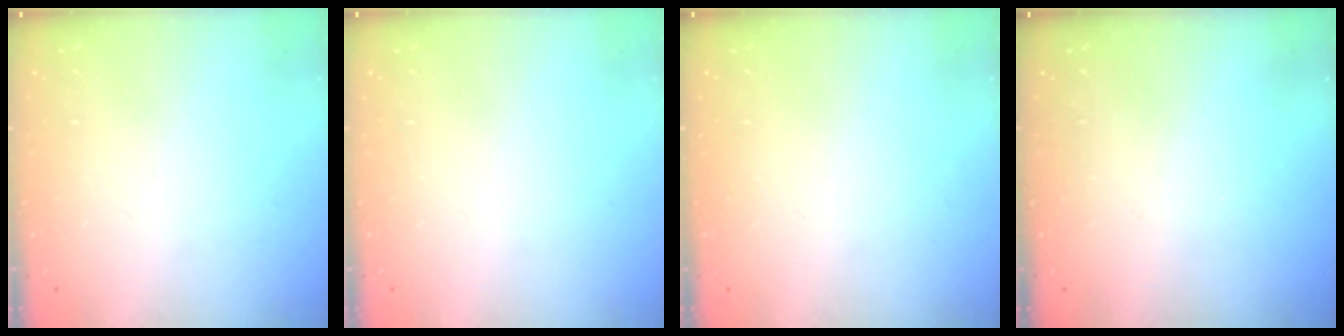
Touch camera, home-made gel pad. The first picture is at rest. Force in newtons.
{"total": 0.0}
{"total": 0.0}
{"total": 0.0}